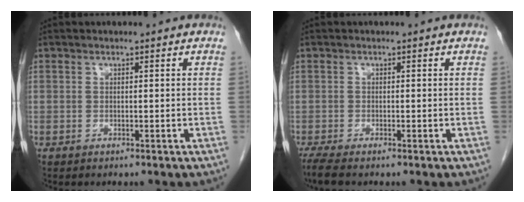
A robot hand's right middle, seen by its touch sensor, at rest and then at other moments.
{"total": 2.5, "force": [-1.9, 0.3, 1.6], "torque": [-0.041, -0.011, -0.036]}